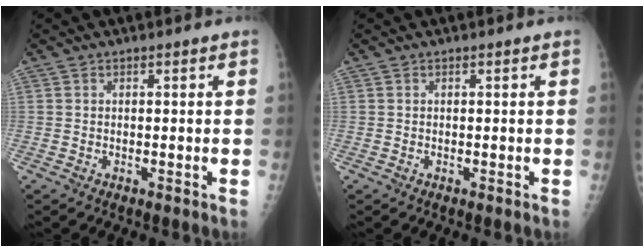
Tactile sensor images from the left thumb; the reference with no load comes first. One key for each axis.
{"total": 0.0}